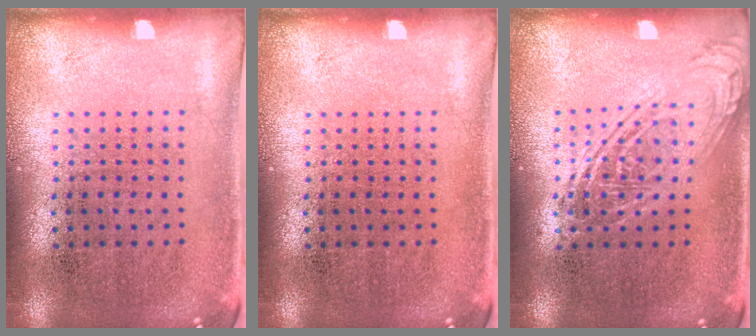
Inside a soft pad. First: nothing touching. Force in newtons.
{"total": 0.0}
{"total": 2.5, "press": 2.5, "slide": 0.3}